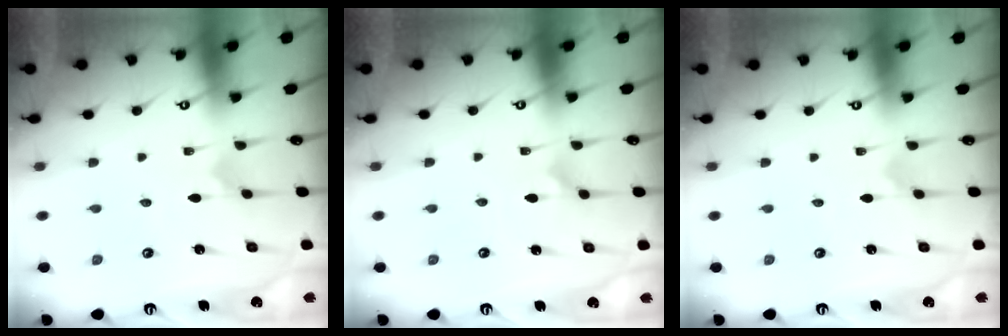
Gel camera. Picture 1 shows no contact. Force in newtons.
{"total": 1.6, "press": 1.5, "slide": 0.4}
{"total": 0.0}